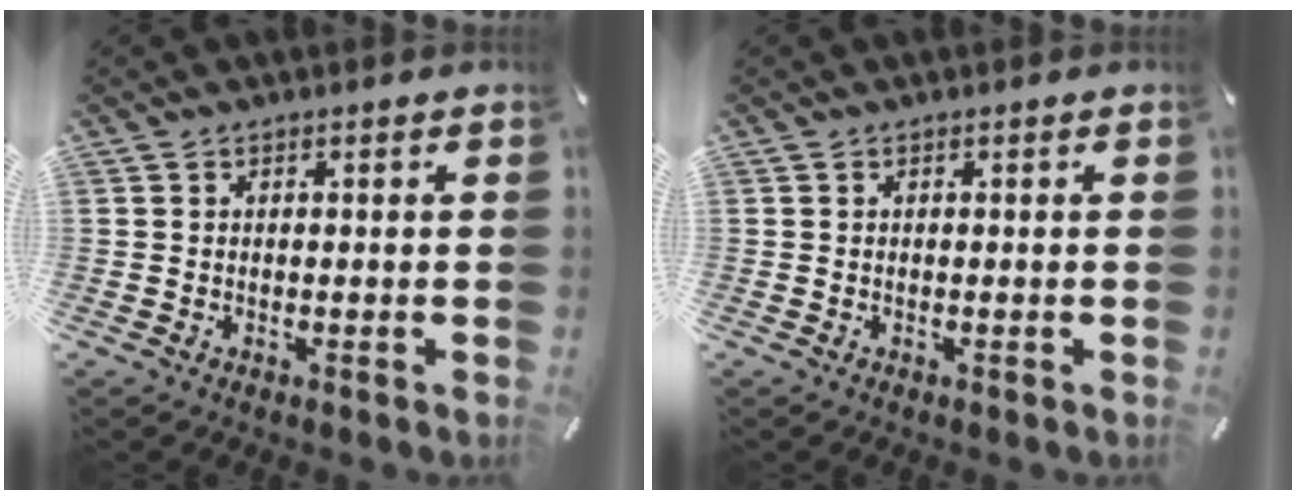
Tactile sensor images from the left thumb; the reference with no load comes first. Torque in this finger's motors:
{"motor_torque": [0.01, 0.01, -0.02, 0.02, 0.00]}